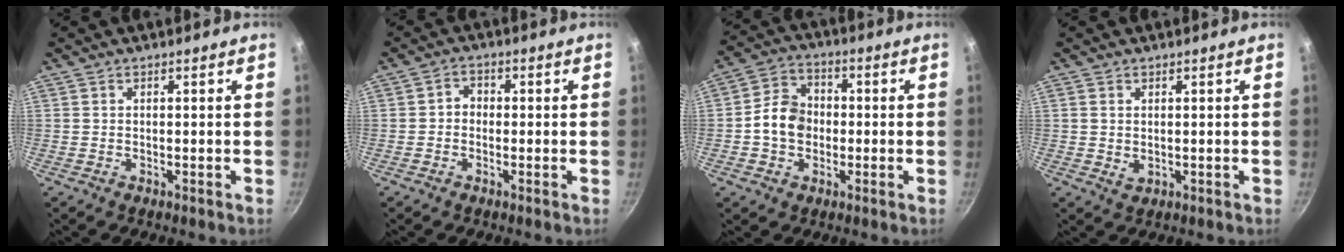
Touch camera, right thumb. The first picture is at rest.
{"total": 2.5, "force": [-0.5, 2.1, 1.2], "torque": [-0.009, 0.010, -0.014]}
{"total": 8.7, "force": [-0.9, 7.1, 4.9], "torque": [-0.057, 0.021, -0.030]}
{"total": 1.8, "force": [0.4, 1.3, 1.2], "torque": [-0.020, -0.001, 0.009]}